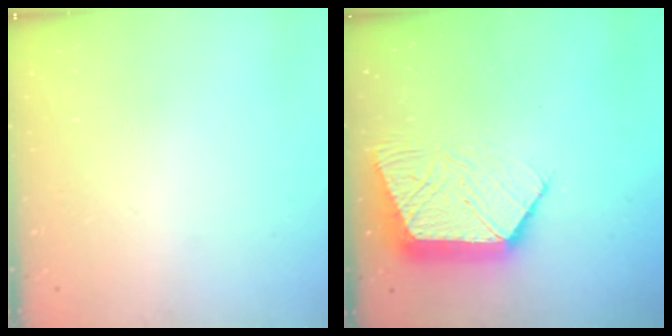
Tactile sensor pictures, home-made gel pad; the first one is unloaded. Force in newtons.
{"total": 11.9, "press": 11.8, "slide": 0.9}